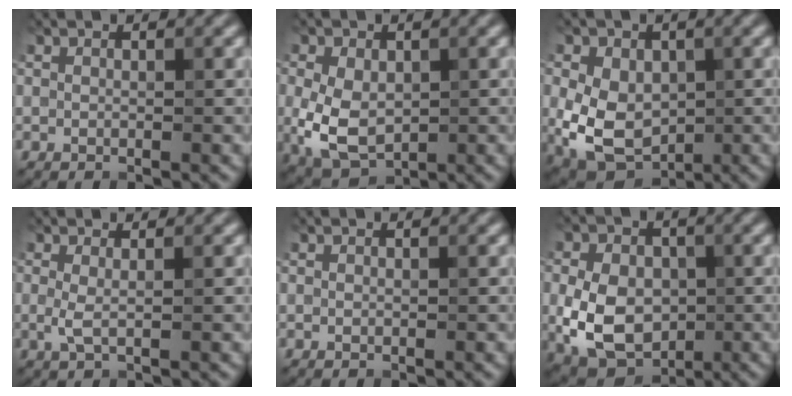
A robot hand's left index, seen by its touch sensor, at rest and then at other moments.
{"total": 5.8, "force": [-0.4, 4.0, 4.2], "torque": [-0.094, -0.008, -0.005]}
{"total": 7.7, "force": [-0.3, 5.7, 5.2], "torque": [-0.111, -0.014, -0.002]}
{"total": 1.4, "force": [0.1, 0.3, 1.4], "torque": [-0.030, -0.003, 0.002]}
{"total": 0.0}
{"total": 7.9, "force": [-0.9, 5.8, 5.4], "torque": [-0.108, -0.008, -0.024]}